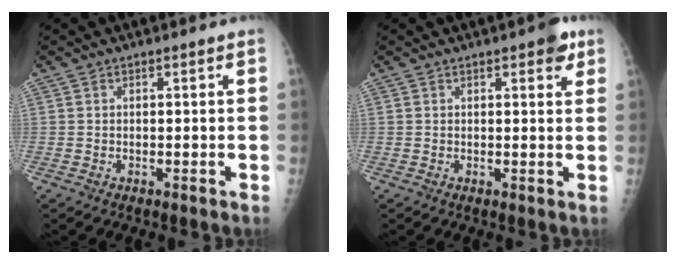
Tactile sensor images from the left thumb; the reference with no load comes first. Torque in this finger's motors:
{"motor_torque": [0.38, 0.26, 0.23, -0.26, 0.07]}